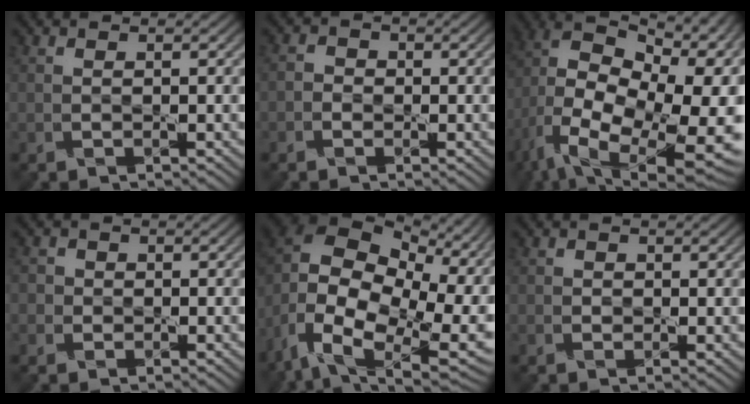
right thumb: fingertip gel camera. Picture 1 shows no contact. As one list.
[{"total": 1.2, "force": [-0.8, 1.0, 0.1], "torque": [0.002, 0.007, -0.024]}, {"total": 19.6, "force": [-3.6, 12.0, 15.1], "torque": [-0.280, 0.004, -0.049]}, {"total": 1.7, "force": [0.0, 1.7, 0.0], "torque": [0.007, 0.004, -0.012]}, {"total": 19.6, "force": [-2.9, 14.7, 12.7], "torque": [-0.264, 0.016, -0.046]}, {"total": 0.5, "force": [0.1, 0.5, 0.2], "torque": [-0.001, -0.003, -0.003]}]